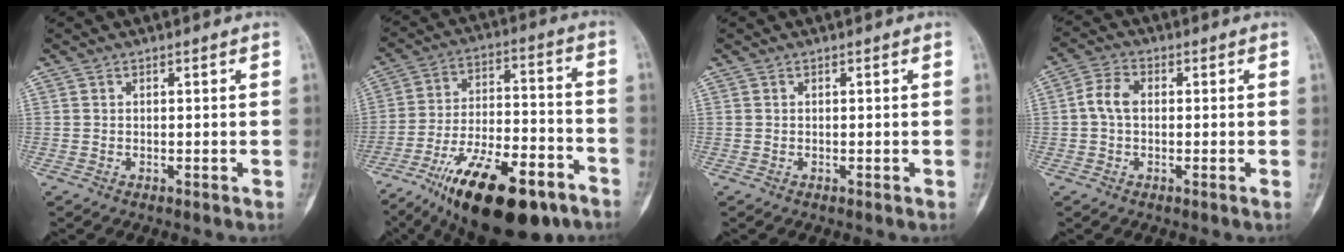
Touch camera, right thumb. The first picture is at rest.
{"total": 23.8, "force": [-14.5, 8.9, 16.6], "torque": [-0.264, 0.068, -0.233]}
{"total": 0.0}
{"total": 4.6, "force": [0.0, 2.7, 3.7], "torque": [-0.075, 0.010, -0.012]}